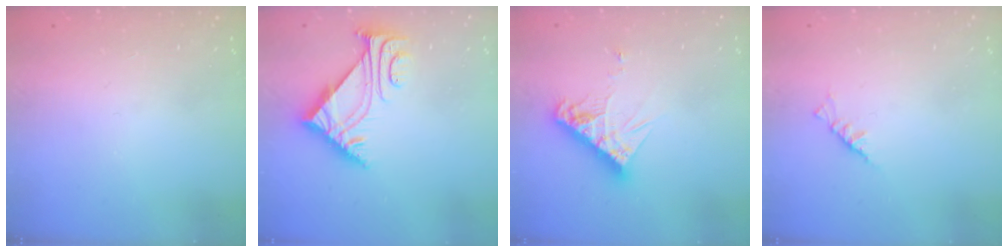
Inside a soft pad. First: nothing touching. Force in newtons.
{"total": 6.2, "press": 6.2, "slide": 0.7}
{"total": 10.5, "press": 10.4, "slide": 0.9}
{"total": 2.3, "press": 2.2, "slide": 0.5}